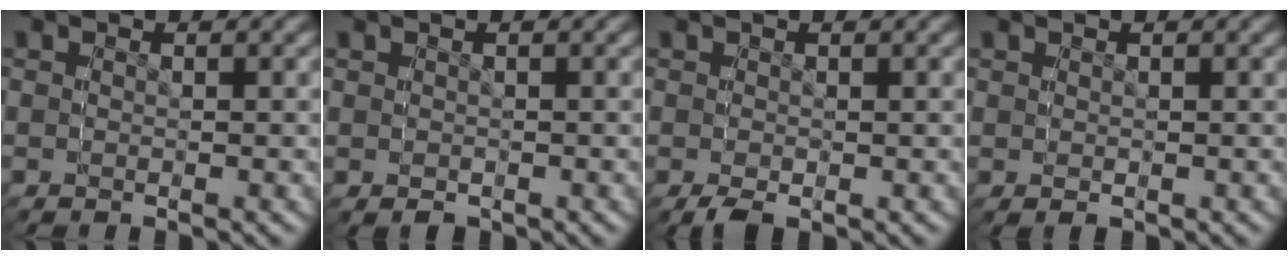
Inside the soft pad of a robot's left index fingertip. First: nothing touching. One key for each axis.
{"total": 1.5, "fx": 0.2, "fy": 1.5, "fz": 0.0, "tx": -0.004, "ty": -0.010, "tz": 0.009}
{"total": 0.7, "fx": 0.1, "fy": 0.6, "fz": 0.3, "tx": -0.003, "ty": -0.009, "tz": 0.007}
{"total": 1.4, "fx": 0.7, "fy": 1.1, "fz": 0.5, "tx": -0.005, "ty": -0.001, "tz": 0.013}